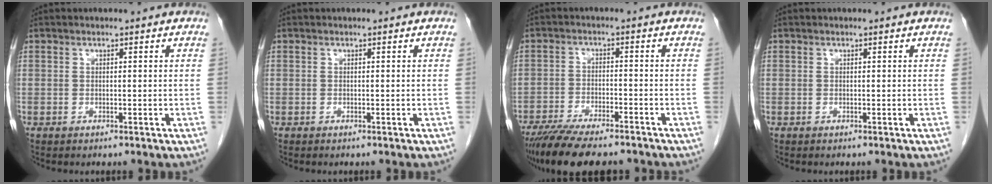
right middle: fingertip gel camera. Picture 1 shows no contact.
{"total": 0.0}
{"total": 13.4, "force": [-11.3, 2.8, 6.8], "torque": [-0.115, -0.017, -0.176]}
{"total": 0.0}